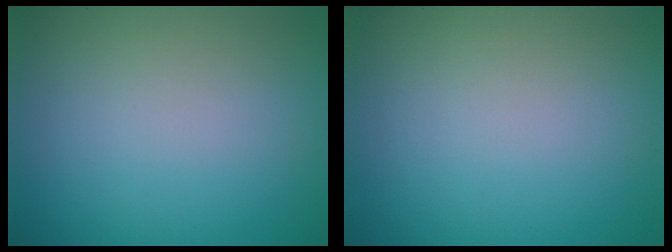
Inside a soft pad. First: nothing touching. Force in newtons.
{"total": 0.0}